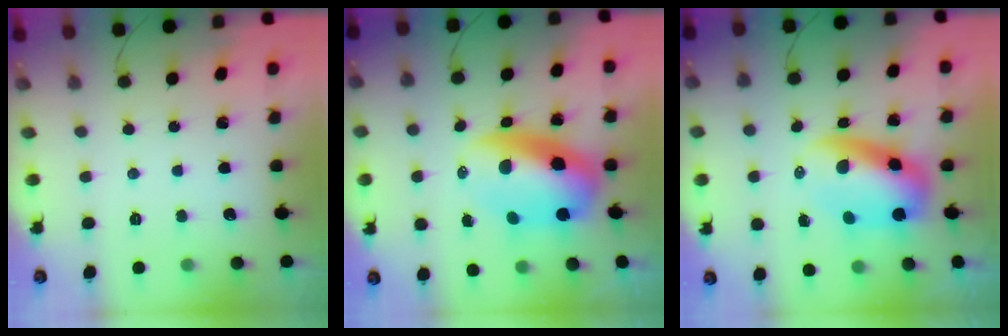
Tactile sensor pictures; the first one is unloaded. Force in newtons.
{"total": 13.3, "press": 12.8, "slide": 3.6}
{"total": 9.0, "press": 8.8, "slide": 1.9}